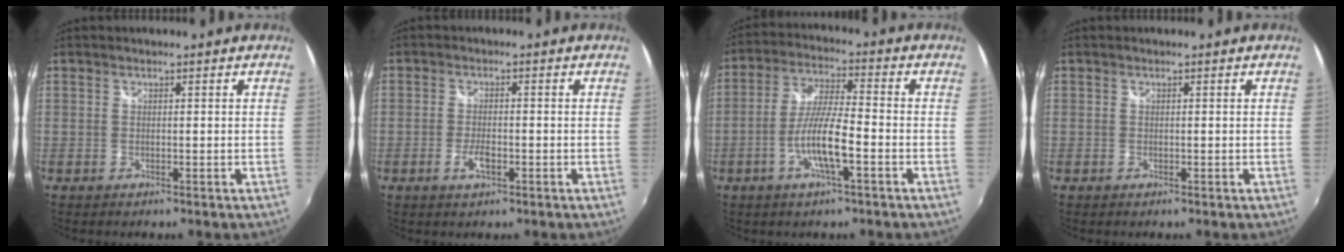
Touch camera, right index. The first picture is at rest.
{"total": 3.4, "force": [-1.5, 1.3, 2.8], "torque": [-0.060, -0.003, -0.028]}
{"total": 9.4, "force": [-3.7, 1.3, 8.6], "torque": [-0.174, -0.002, -0.068]}
{"total": 0.0}